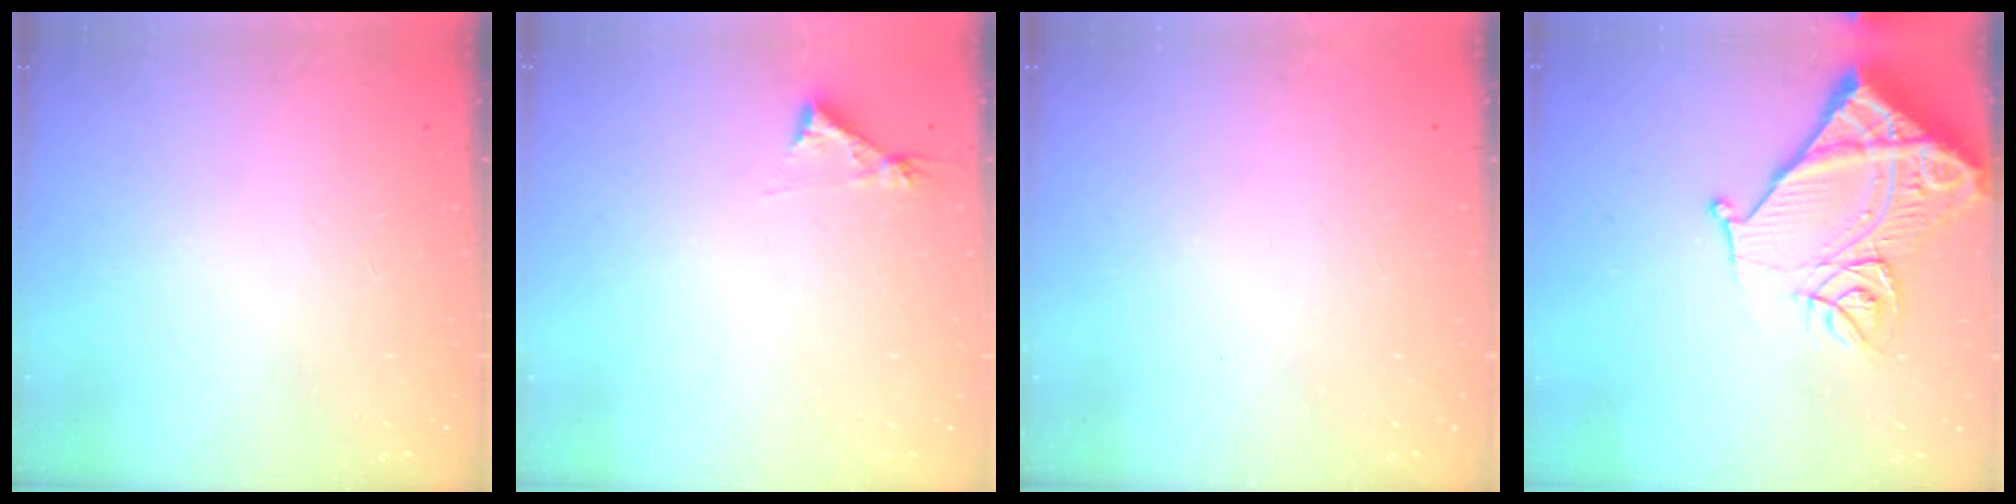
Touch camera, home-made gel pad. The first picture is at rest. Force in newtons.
{"total": 4.3, "press": 4.3, "slide": 0.5}
{"total": 1.5, "press": 1.5, "slide": 0.1}
{"total": 16.9, "press": 16.8, "slide": 2.1}